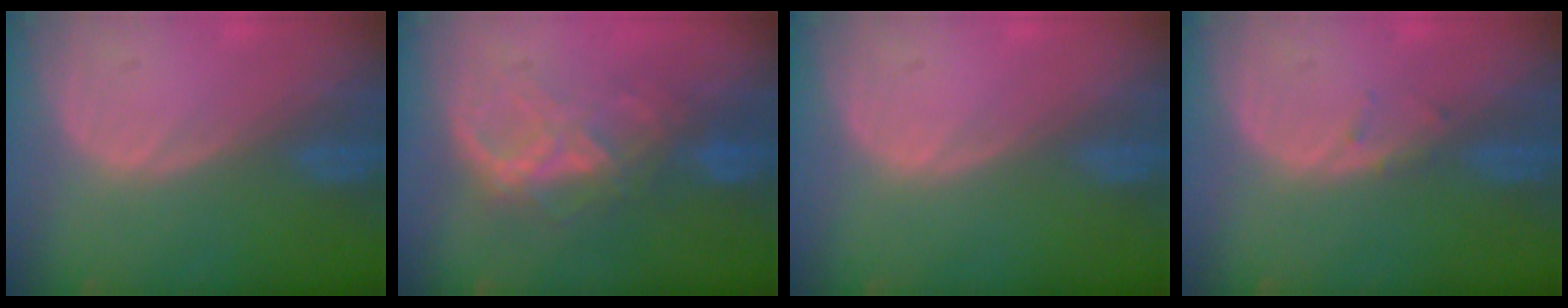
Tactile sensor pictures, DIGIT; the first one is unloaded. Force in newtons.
{"total": 6.4, "press": 6.4, "slide": 0.8}
{"total": 0.0}
{"total": 0.8, "press": 0.8, "slide": 0.2}